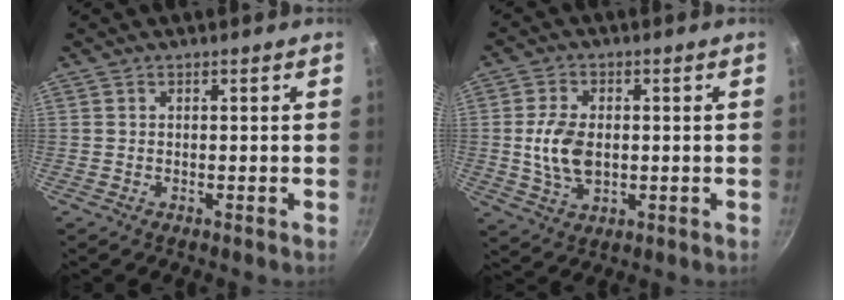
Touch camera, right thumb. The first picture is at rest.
{"total": 8.5, "force": [0.0, 5.4, 6.5], "torque": [-0.120, 0.000, 0.001]}